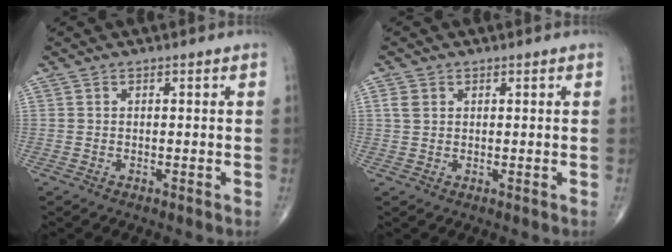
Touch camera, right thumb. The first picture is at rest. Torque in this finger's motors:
{"motor_torque": [-0.01, 0.01, 0.00, 0.00, 0.03]}